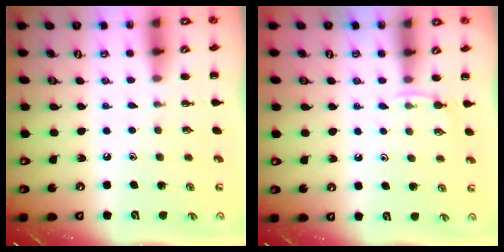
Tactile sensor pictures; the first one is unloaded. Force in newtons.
{"total": 4.0, "press": 3.8, "slide": 1.3}